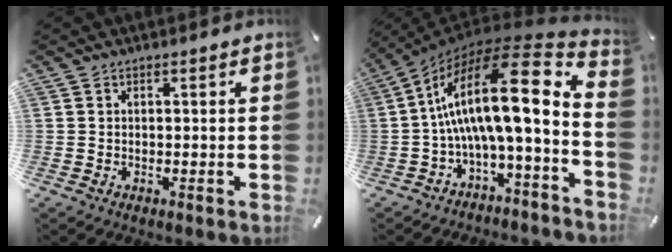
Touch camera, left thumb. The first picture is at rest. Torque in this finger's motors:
{"motor_torque": [0.26, 2.32, 1.89, -0.88, 0.79]}